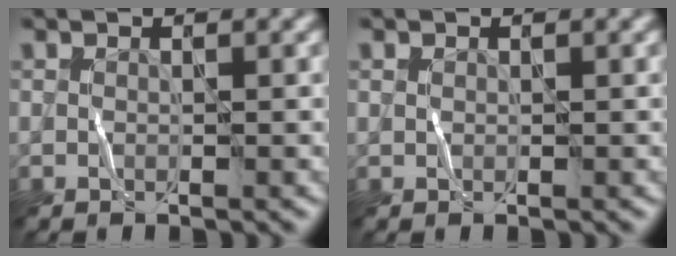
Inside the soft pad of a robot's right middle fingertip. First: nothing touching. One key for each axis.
{"total": 0.0}